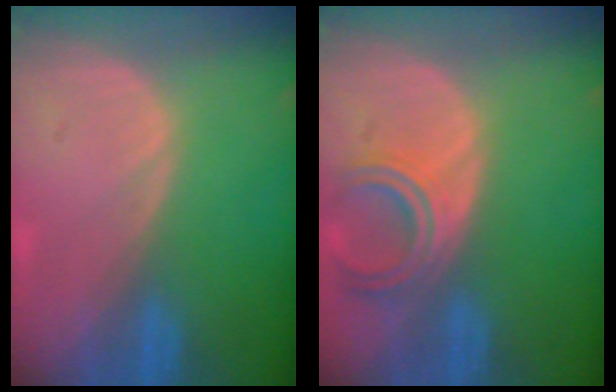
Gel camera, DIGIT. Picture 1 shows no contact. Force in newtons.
{"total": 5.7, "press": 5.2, "slide": 2.4}